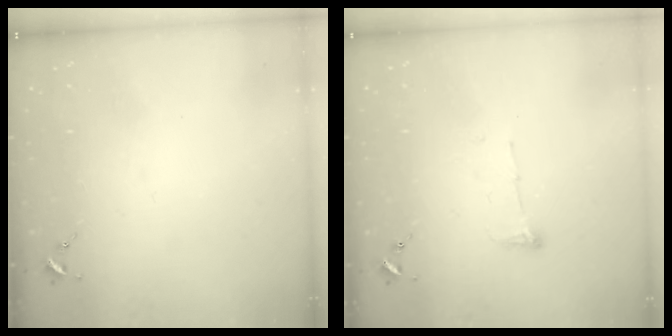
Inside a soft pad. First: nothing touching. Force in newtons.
{"total": 5.1, "press": 5.1, "slide": 0.3}